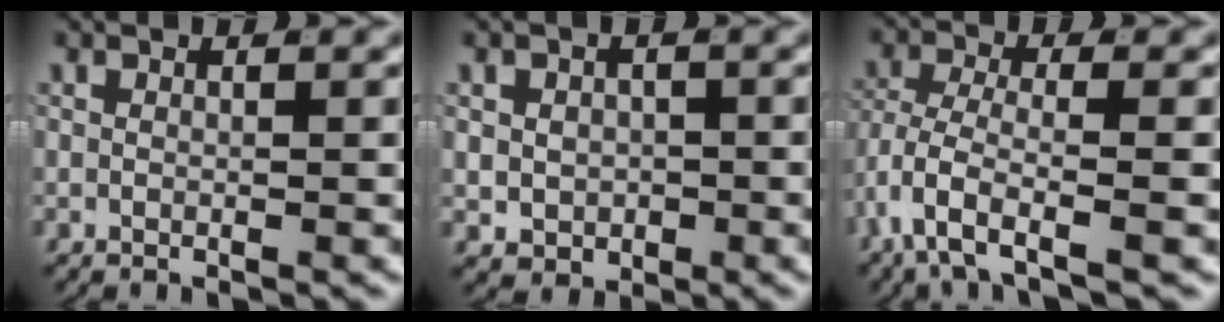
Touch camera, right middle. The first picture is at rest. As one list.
[{"total": 3.4, "force": [-0.7, 3.0, 1.5], "torque": [-0.018, -0.012, -0.005]}, {"total": 4.7, "force": [-2.5, 1.8, 3.6], "torque": [-0.097, -0.035, -0.029]}]